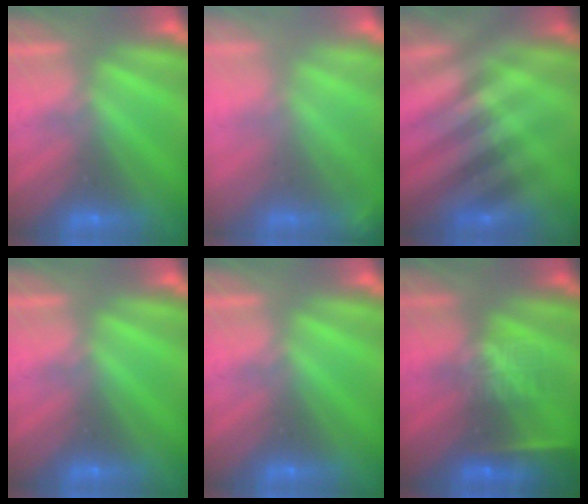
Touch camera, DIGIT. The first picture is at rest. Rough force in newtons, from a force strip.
{"total": 1.8}
{"total": 2.6}
{"total": 0.0}
{"total": 0.0}
{"total": 9.0}